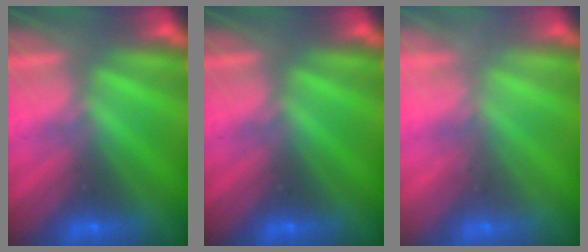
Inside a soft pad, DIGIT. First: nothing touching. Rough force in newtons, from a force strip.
{"total": 0.0}
{"total": 2.0}